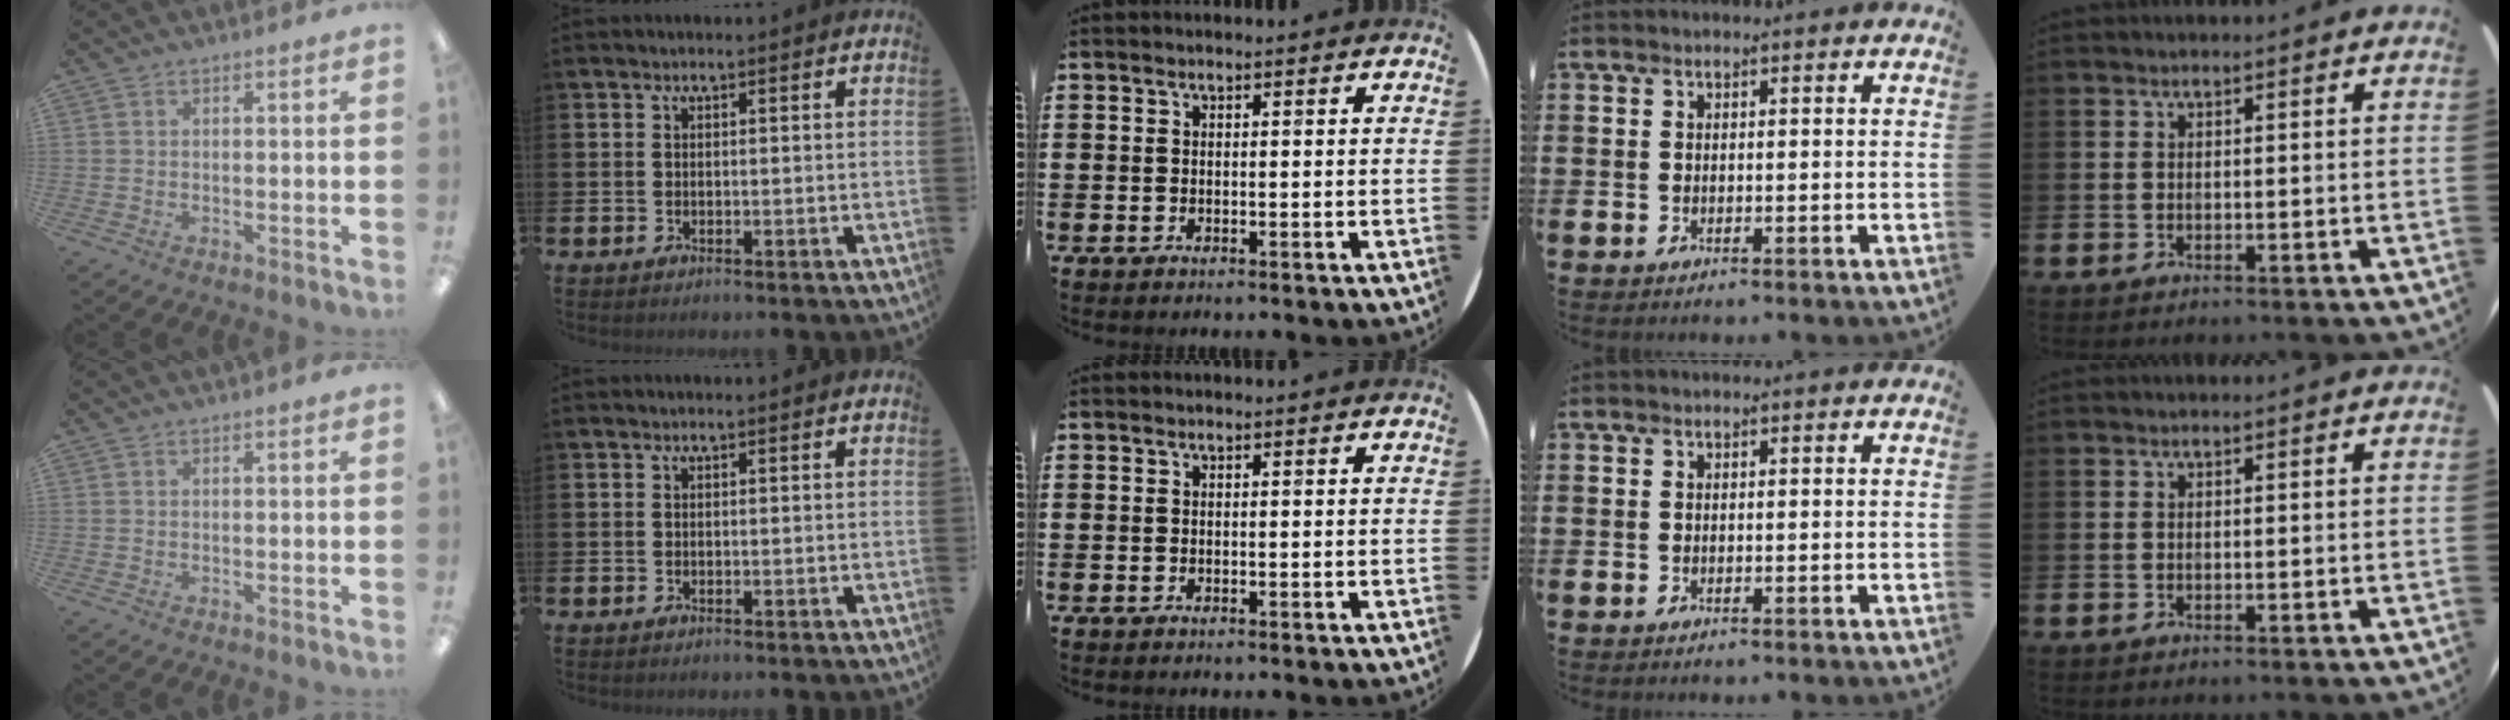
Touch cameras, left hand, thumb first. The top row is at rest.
{}